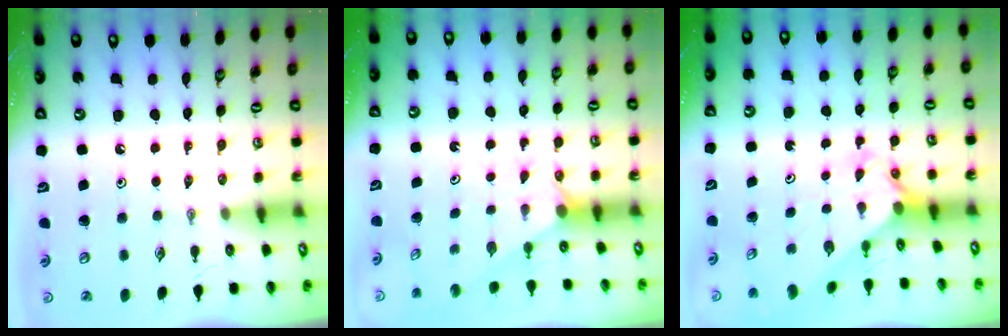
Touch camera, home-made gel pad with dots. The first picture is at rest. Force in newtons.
{"total": 1.9, "press": 1.9, "slide": 0.3}
{"total": 2.4, "press": 2.4, "slide": 0.2}